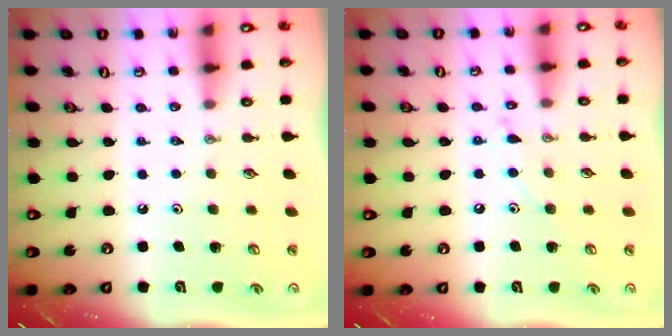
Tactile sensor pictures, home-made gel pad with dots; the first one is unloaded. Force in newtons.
{"total": 6.9, "press": 6.9, "slide": 0.5}